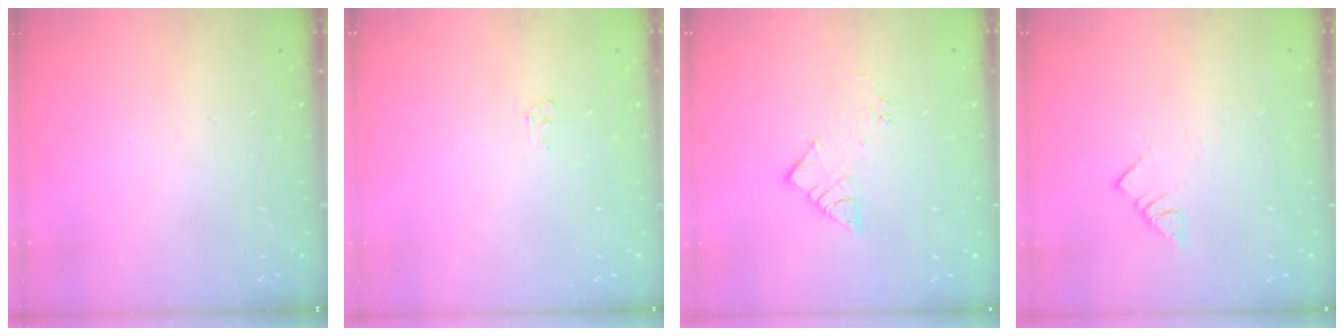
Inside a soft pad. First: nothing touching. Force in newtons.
{"total": 4.1, "press": 4.1, "slide": 0.4}
{"total": 7.2, "press": 7.2, "slide": 0.5}
{"total": 2.8, "press": 2.8, "slide": 0.2}